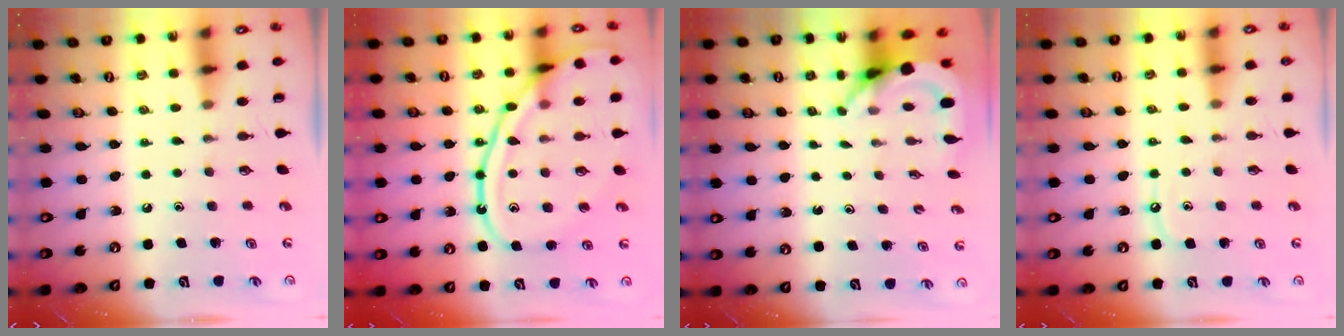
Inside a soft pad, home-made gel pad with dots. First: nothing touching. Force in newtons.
{"total": 16.3, "press": 16.3, "slide": 1.3}
{"total": 5.4, "press": 5.4, "slide": 0.4}
{"total": 5.5, "press": 5.4, "slide": 0.7}